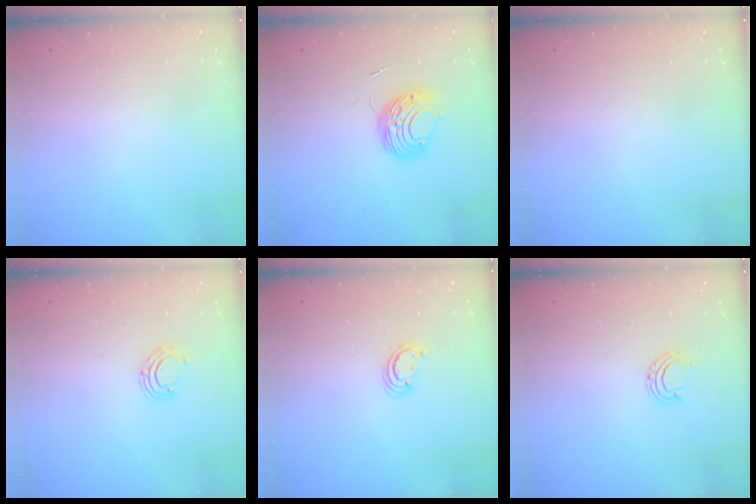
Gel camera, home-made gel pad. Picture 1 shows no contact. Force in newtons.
{"total": 9.3, "press": 9.3, "slide": 0.5}
{"total": 0.0}
{"total": 6.0, "press": 5.9, "slide": 1.1}
{"total": 2.6, "press": 2.5, "slide": 0.3}
{"total": 5.2, "press": 5.2, "slide": 0.6}